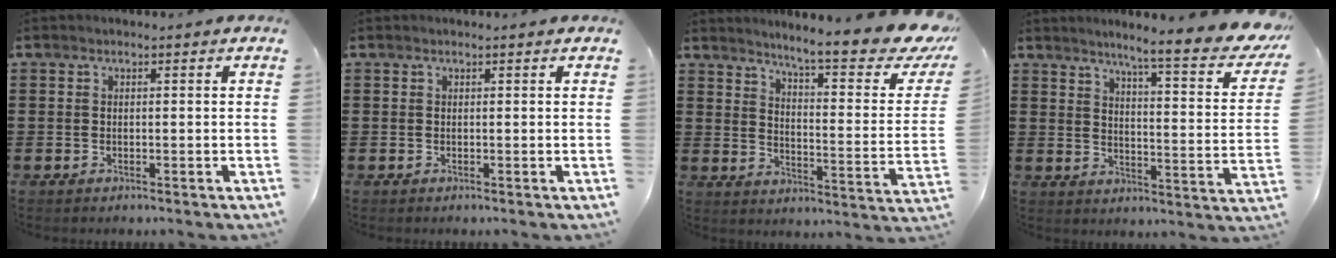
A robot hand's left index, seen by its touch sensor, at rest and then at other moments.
{"total": 0.0}
{"total": 9.1, "force": [7.5, 0.1, 5.1], "torque": [-0.097, -0.061, 0.117]}
{"total": 6.9, "force": [5.6, -0.4, 4.0], "torque": [-0.078, -0.052, 0.083]}